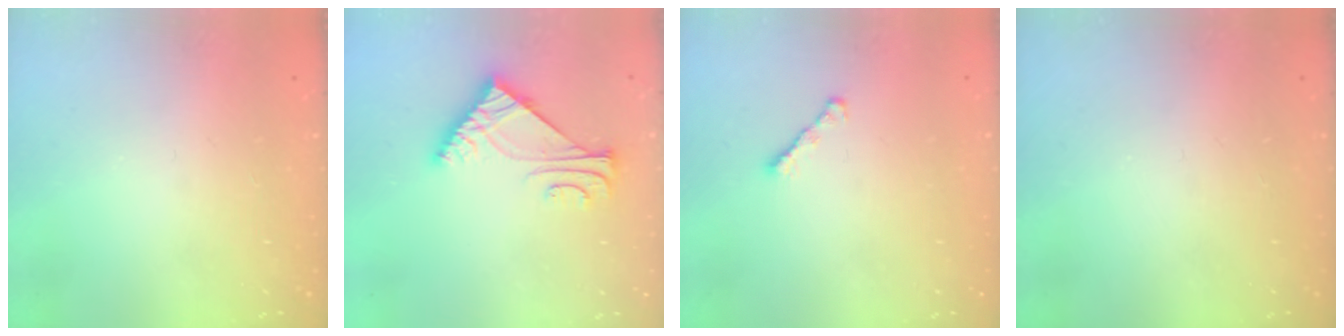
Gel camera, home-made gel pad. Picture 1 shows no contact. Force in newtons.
{"total": 7.9, "press": 7.7, "slide": 1.5}
{"total": 2.5, "press": 2.4, "slide": 0.6}
{"total": 0.0}